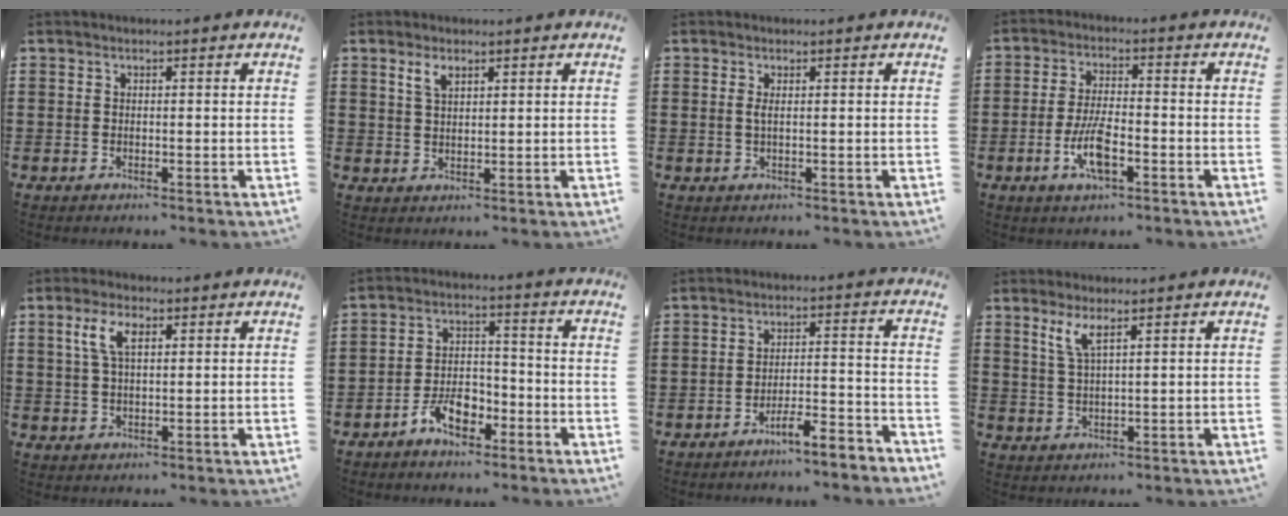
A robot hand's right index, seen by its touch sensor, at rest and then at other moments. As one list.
[{"total": 2.5, "force": [1.6, 1.1, 1.6], "torque": [-0.036, 0.005, 0.028]}, {"total": 1.1, "force": [0.2, 0.2, 1.1], "torque": [-0.022, 0.002, 0.003]}, {"total": 6.7, "force": [-2.5, 2.2, 5.8], "torque": [-0.128, -0.006, -0.052]}, {"total": 4.8, "force": [1.7, 2.0, 4.0], "torque": [-0.087, 0.011, 0.028]}, {"total": 6.2, "force": [-4.0, 3.2, 3.4], "torque": [-0.075, 0.013, -0.079]}, {"total": 5.5, "force": [-4.9, 0.0, 2.4], "torque": [-0.050, -0.008, -0.096]}, {"total": 3.4, "force": [2.1, 0.6, 2.7], "torque": [-0.060, 0.002, 0.035]}]